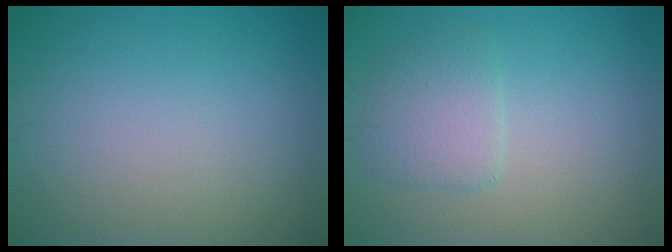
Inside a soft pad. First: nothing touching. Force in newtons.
{"total": 2.5, "press": 2.5, "slide": 0.2}